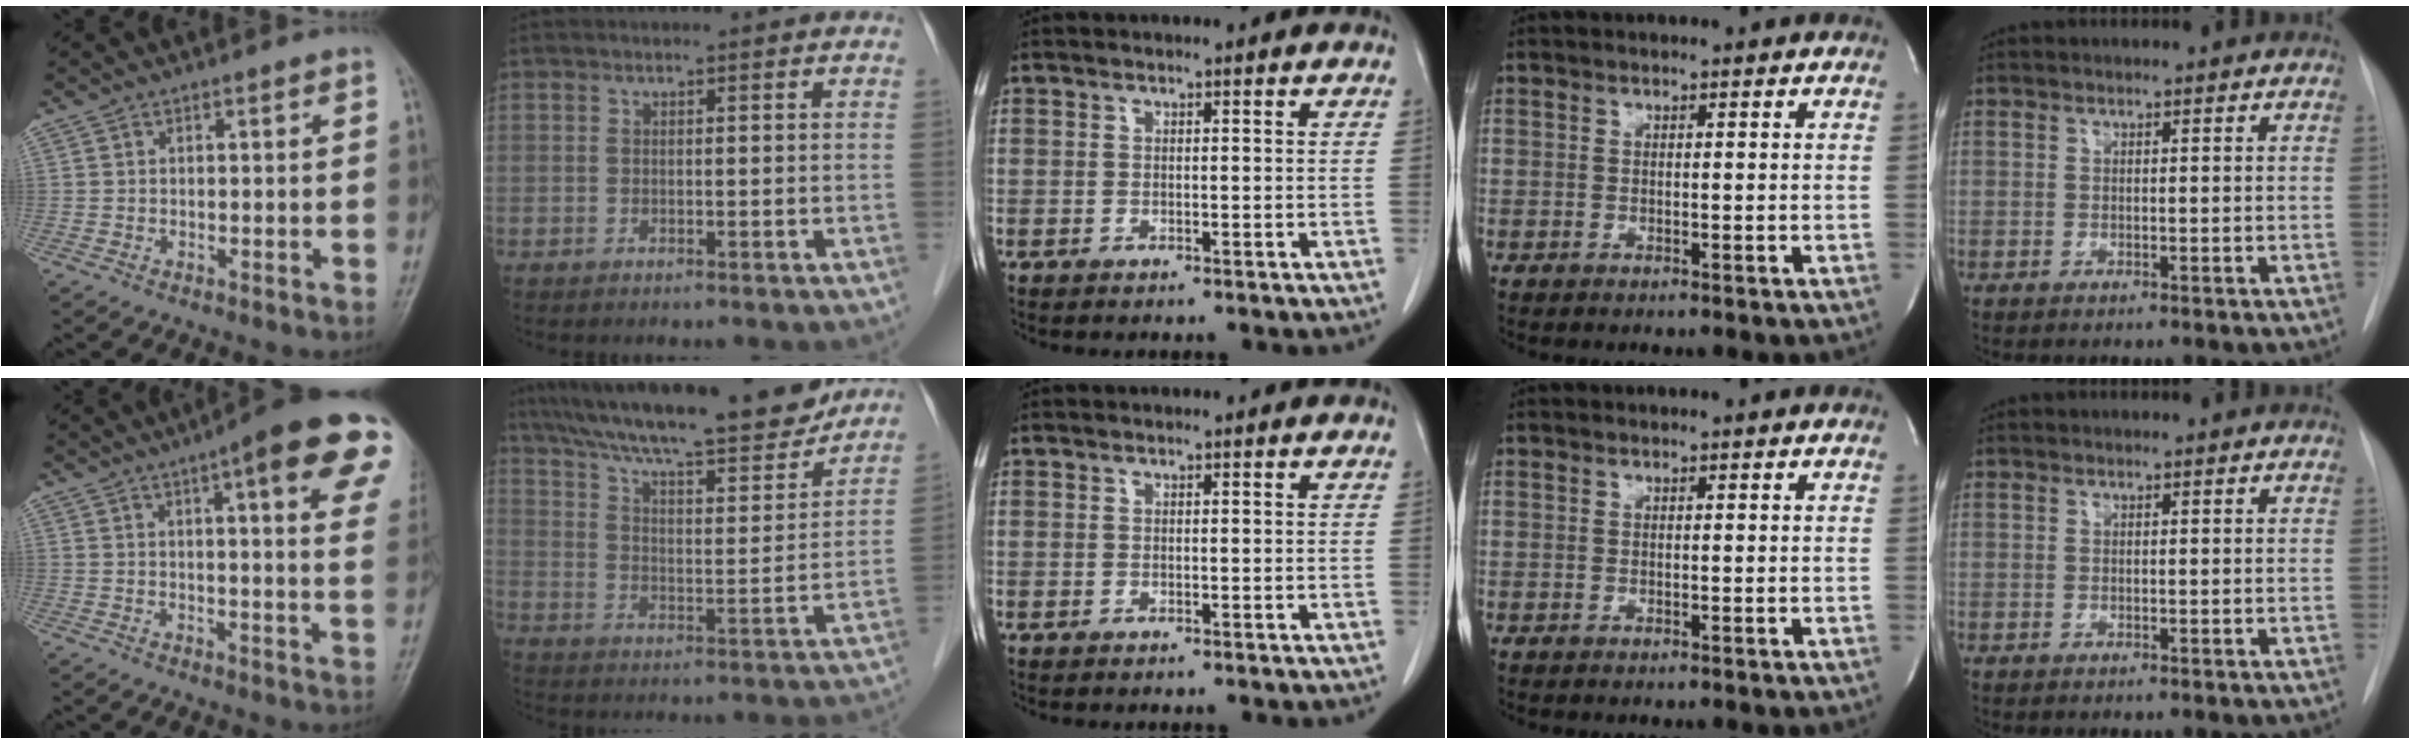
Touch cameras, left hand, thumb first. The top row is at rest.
{"thumb": {"total": 19.2, "force": [8.9, 3.9, 16.5], "torque": [-0.197, -0.016, 0.102]}, "index": {"total": 21.6, "force": [18.4, 3.6, 10.8], "torque": [-0.179, 0.002, 0.268]}}